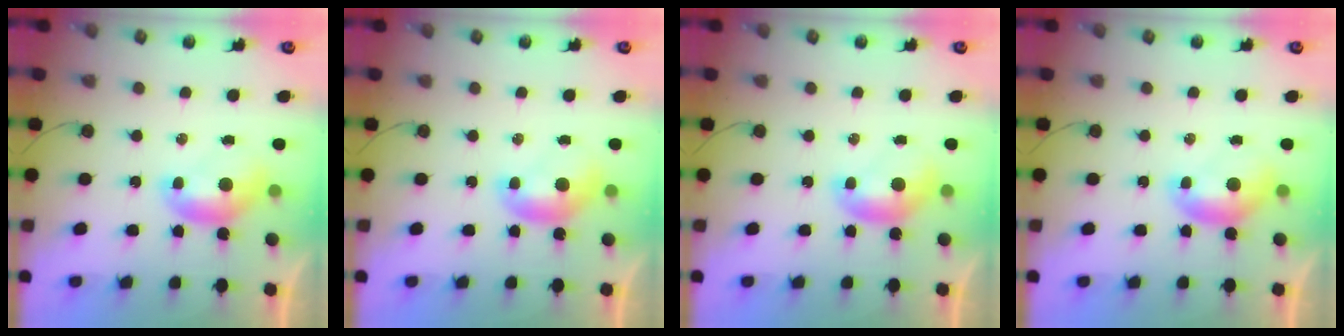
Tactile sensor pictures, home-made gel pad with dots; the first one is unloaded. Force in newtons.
{"total": 0.0}
{"total": 0.0}
{"total": 0.0}